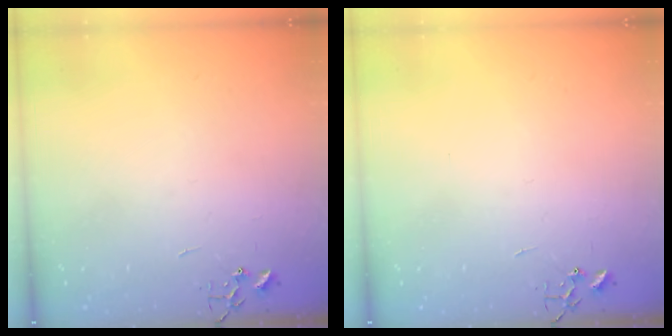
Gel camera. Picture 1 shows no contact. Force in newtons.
{"total": 0.0}